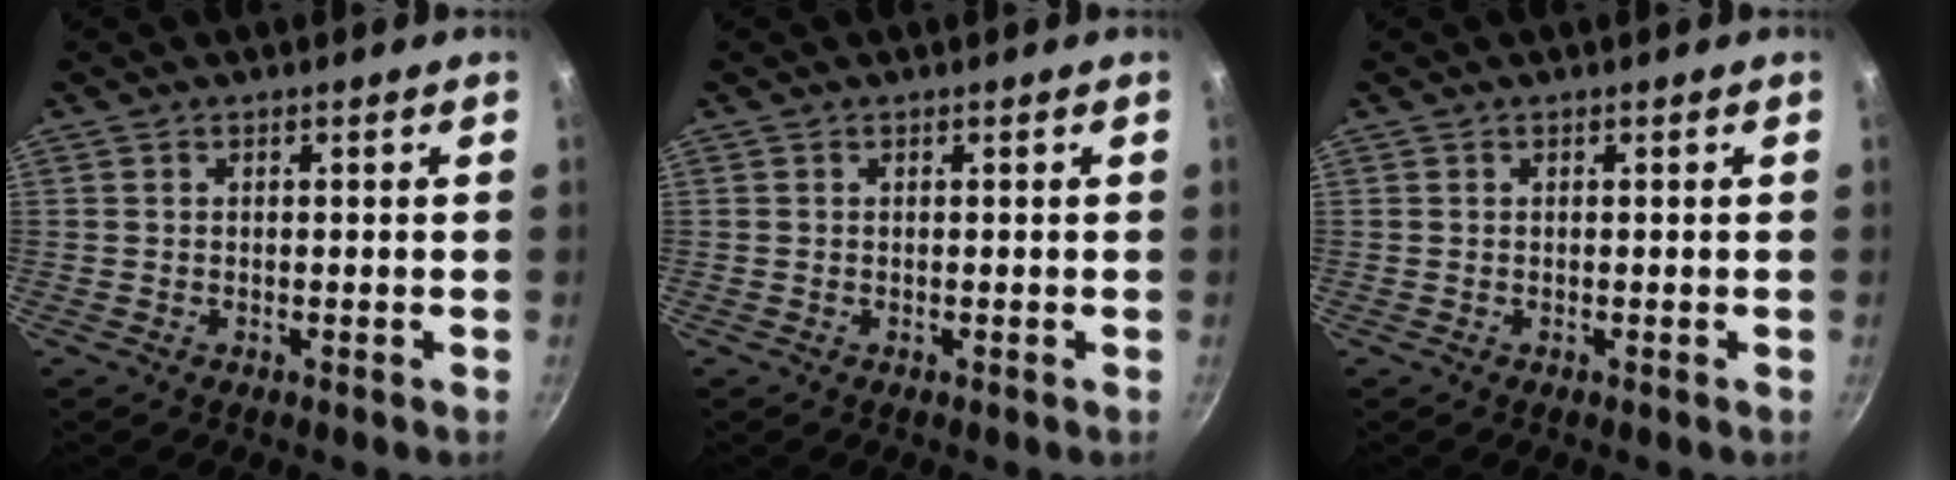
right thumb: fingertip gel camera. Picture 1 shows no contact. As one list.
[{"total": 0.0}, {"total": 0.0}]